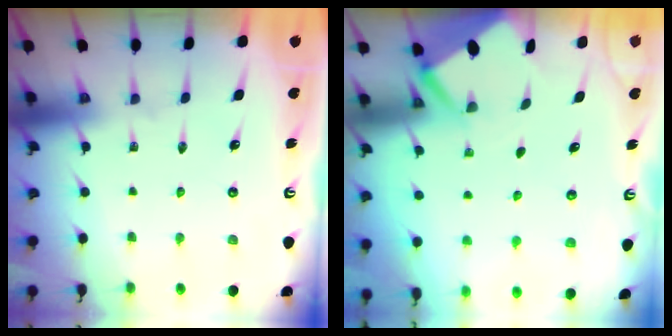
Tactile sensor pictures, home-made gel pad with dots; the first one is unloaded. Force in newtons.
{"total": 2.6, "press": 2.6, "slide": 0.3}